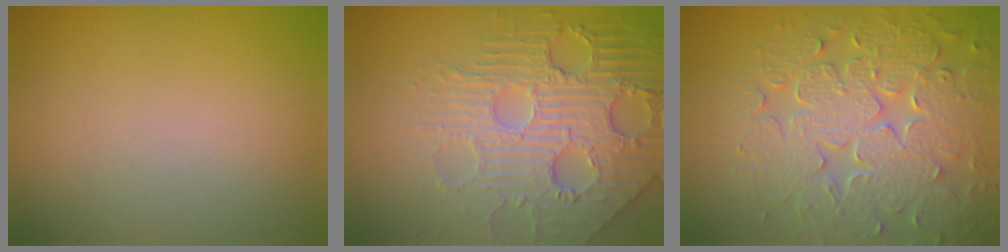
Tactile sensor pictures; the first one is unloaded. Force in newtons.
{"total": 6.9, "press": 5.2, "slide": 4.5}
{"total": 8.3, "press": 6.2, "slide": 5.6}